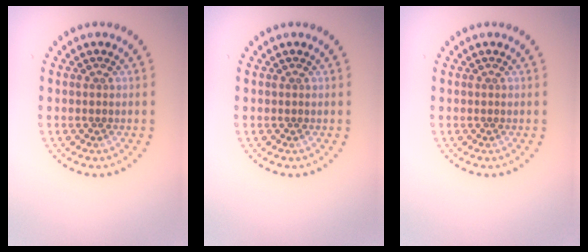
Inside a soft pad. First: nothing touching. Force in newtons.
{"total": 0.0}
{"total": 0.0}